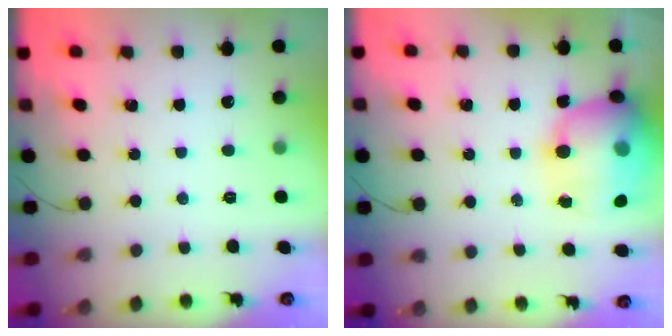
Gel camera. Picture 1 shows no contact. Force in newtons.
{"total": 20.9, "press": 20.5, "slide": 4.5}